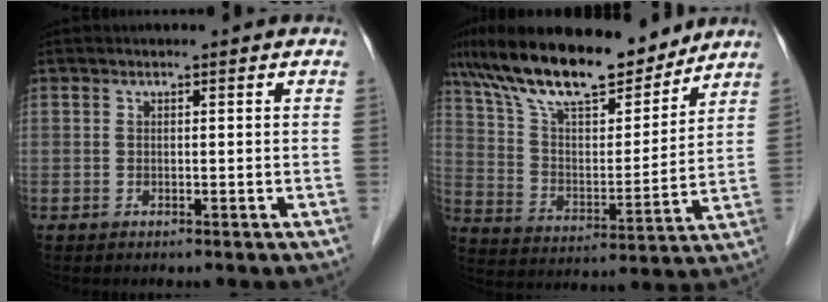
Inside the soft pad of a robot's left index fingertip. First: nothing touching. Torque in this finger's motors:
{"motor_torque": [0.84, -0.89, 0.75, 0.21]}